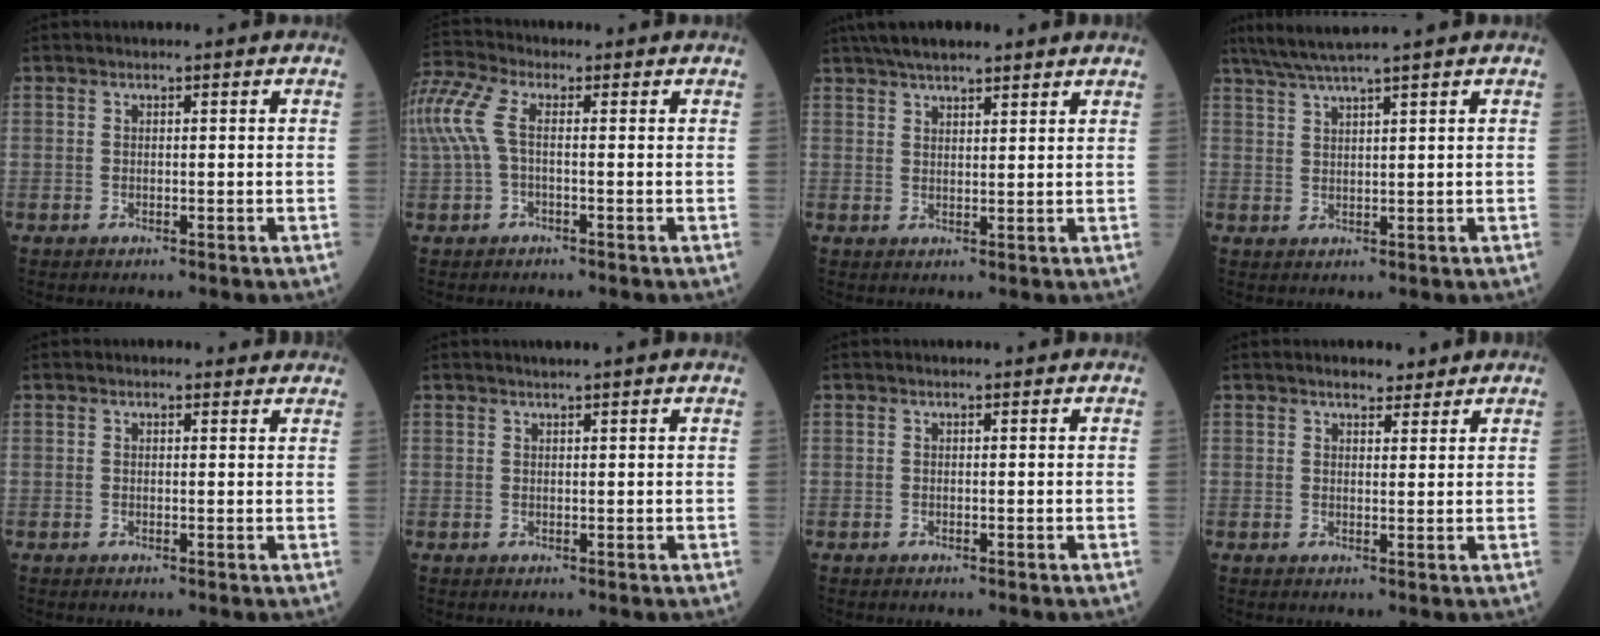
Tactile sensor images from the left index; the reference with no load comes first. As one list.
[{"total": 10.3, "force": [1.5, 4.8, 9.0], "torque": [-0.242, 0.043, 0.026]}, {"total": 8.4, "force": [7.0, 1.6, 4.5], "torque": [-0.071, 0.035, 0.108]}, {"total": 6.3, "force": [5.2, -1.3, 3.4], "torque": [-0.062, 0.020, 0.096]}, {"total": 2.0, "force": [1.8, 0.9, 0.2], "torque": [-0.003, 0.001, 0.009]}, {"total": 2.5, "force": [2.1, -0.4, 1.2], "torque": [-0.016, 0.015, 0.034]}, {"total": 0.0}, {"total": 2.7, "force": [2.3, 1.2, 0.8], "torque": [-0.016, 0.007, 0.034]}]